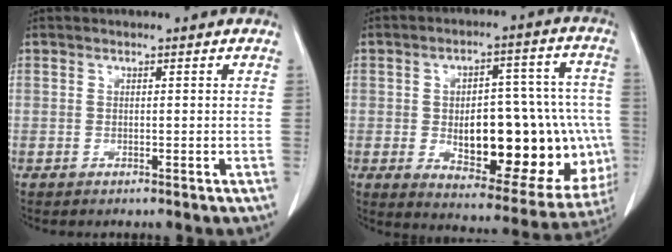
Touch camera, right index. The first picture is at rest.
{"total": 24.6, "force": [-3.7, 10.0, 22.2], "torque": [-0.244, 0.030, -0.016]}